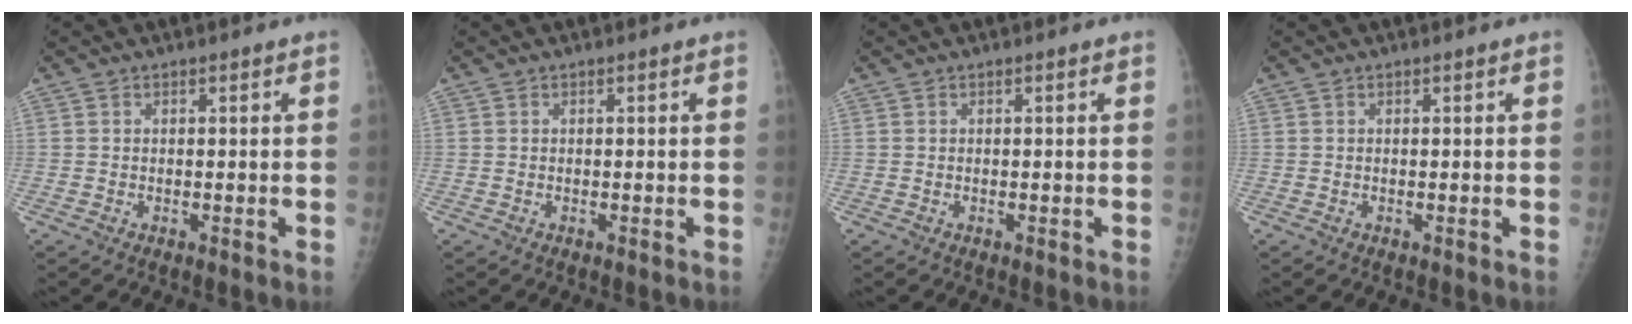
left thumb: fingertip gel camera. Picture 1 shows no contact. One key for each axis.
{"total": 0.0}
{"total": 0.0}
{"total": 0.0}